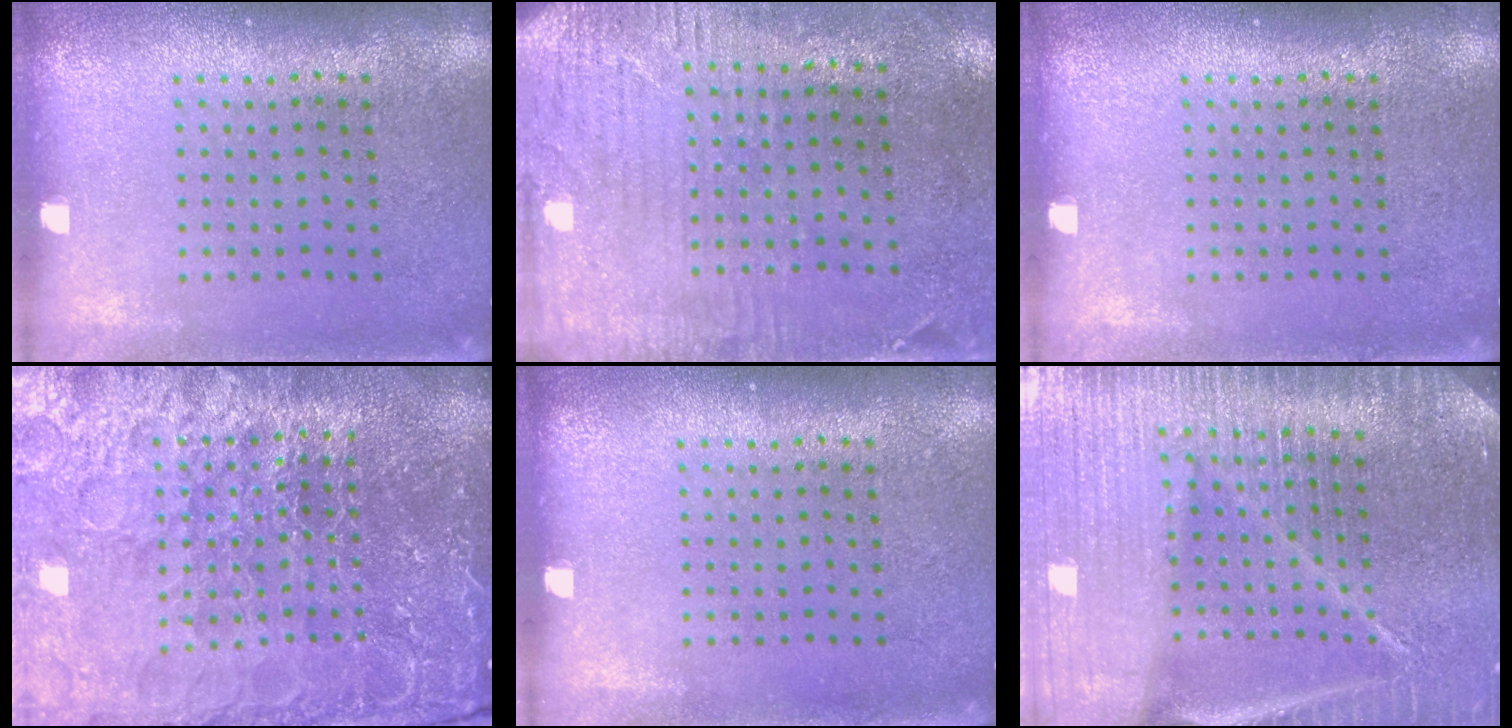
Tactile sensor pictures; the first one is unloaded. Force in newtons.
{"total": 2.9, "press": 2.4, "slide": 1.7}
{"total": 0.0}
{"total": 5.5, "press": 5.0, "slide": 2.3}
{"total": 0.0}
{"total": 5.3, "press": 4.7, "slide": 2.4}